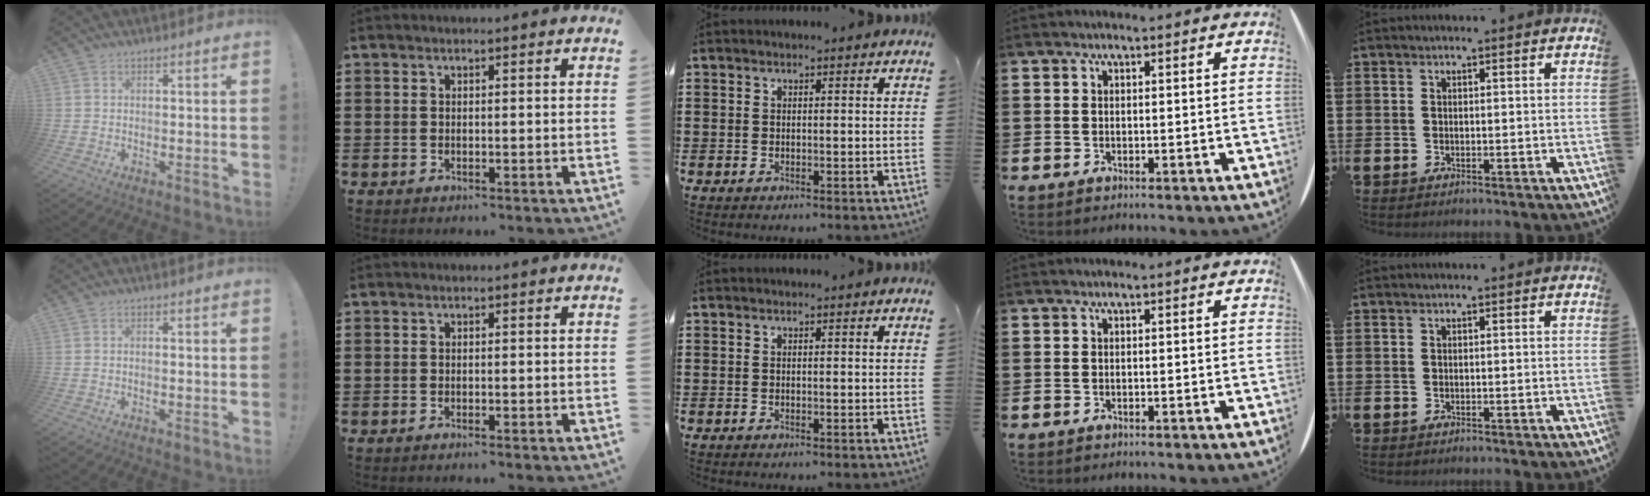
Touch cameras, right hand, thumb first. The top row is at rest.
{"thumb": {"total": 0.5, "force": [-0.3, 0.0, 0.4], "torque": [-0.007, -0.001, -0.005]}, "index": {"total": 0.7, "force": [-0.6, -0.2, 0.1], "torque": [-0.004, -0.004, -0.011]}}